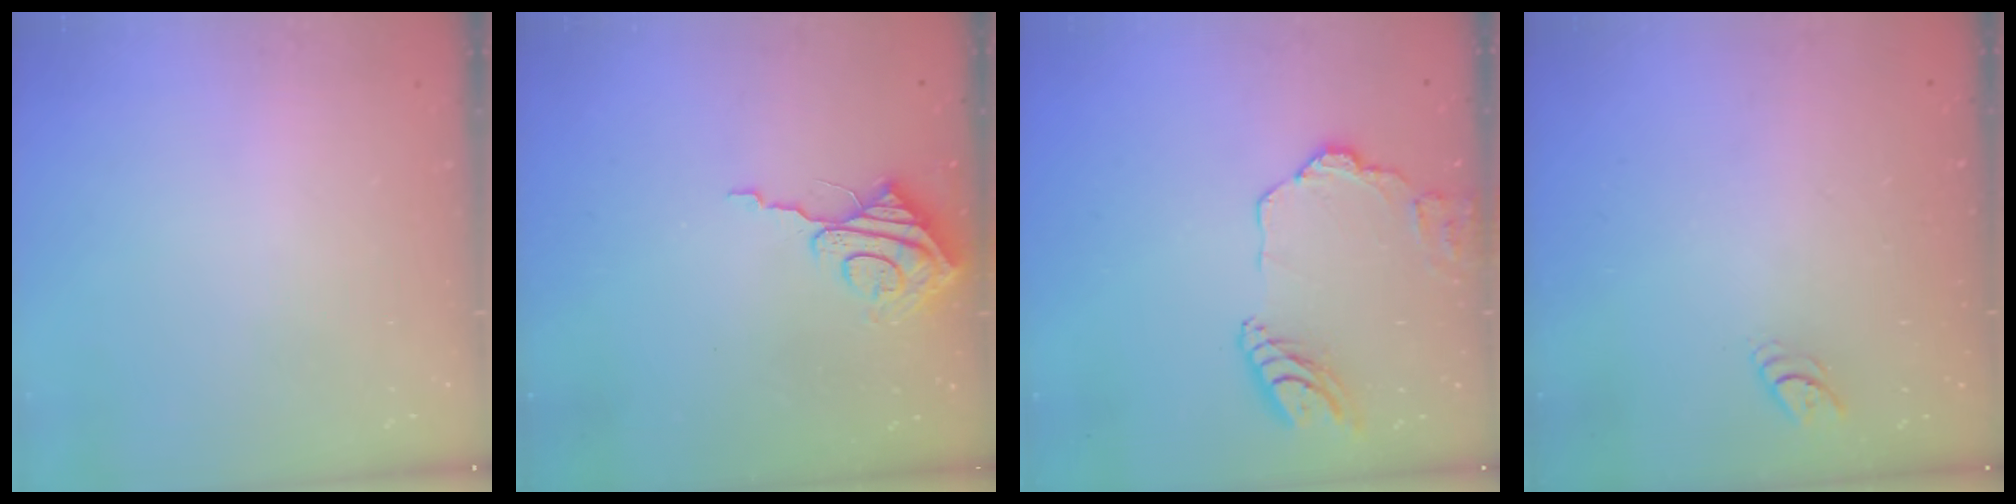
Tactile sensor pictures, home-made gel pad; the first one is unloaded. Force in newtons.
{"total": 8.8, "press": 8.8, "slide": 0.9}
{"total": 13.1, "press": 13.0, "slide": 1.4}
{"total": 3.8, "press": 3.8, "slide": 0.1}